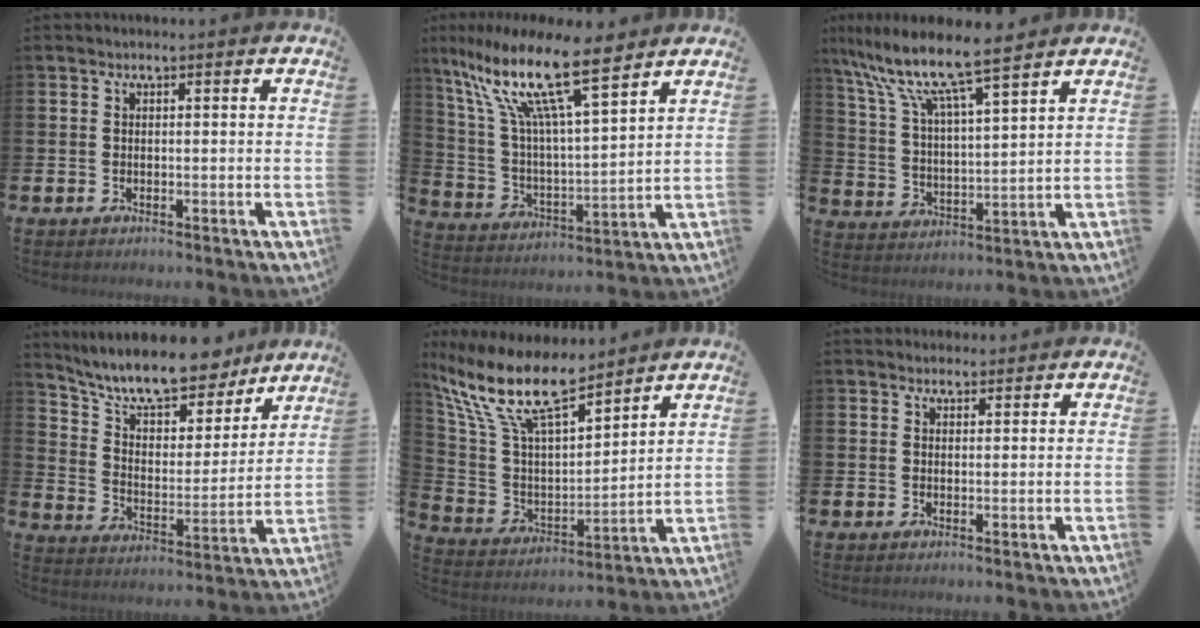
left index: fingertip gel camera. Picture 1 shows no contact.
{"total": 14.6, "force": [10.3, 3.7, 9.6], "torque": [-0.208, -0.058, 0.173]}
{"total": 9.6, "force": [8.2, 1.1, 4.7], "torque": [-0.130, -0.048, 0.139]}
{"total": 11.1, "force": [10.1, 3.1, 3.5], "torque": [-0.103, -0.070, 0.178]}
{"total": 12.8, "force": [10.7, 3.1, 6.3], "torque": [-0.168, -0.061, 0.190]}
{"total": 2.1, "force": [2.0, 0.8, 0.0], "torque": [0.009, -0.006, 0.035]}